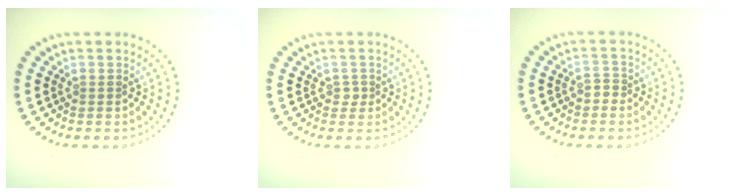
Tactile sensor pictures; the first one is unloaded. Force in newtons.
{"total": 0.6, "press": 0.5, "slide": 0.3}
{"total": 1.0, "press": 0.9, "slide": 0.4}